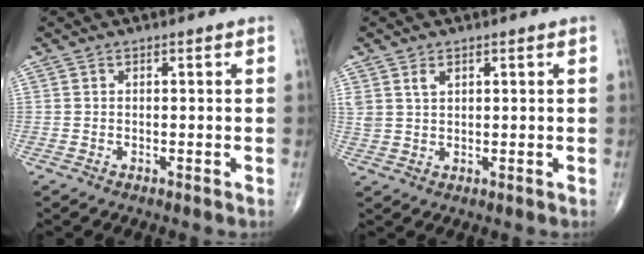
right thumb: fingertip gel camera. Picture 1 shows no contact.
{"total": 2.8, "force": [1.5, 1.7, 1.6], "torque": [-0.033, -0.002, 0.038]}